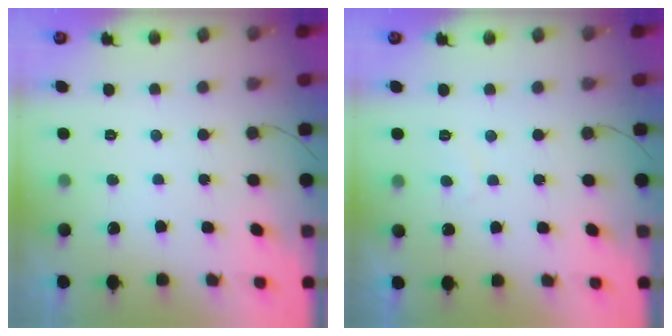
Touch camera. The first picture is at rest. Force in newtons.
{"total": 0.0}